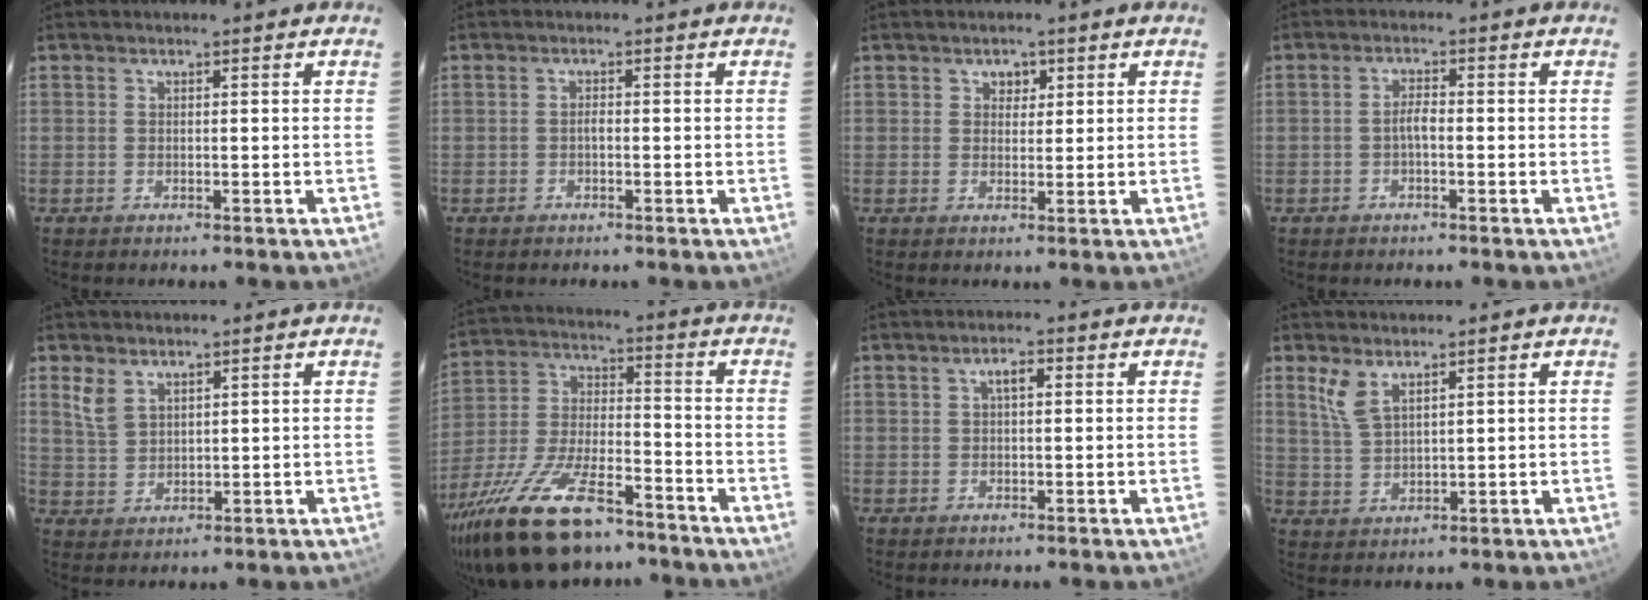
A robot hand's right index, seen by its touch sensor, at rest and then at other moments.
{"total": 0.8, "force": [-0.4, 0.3, 0.6], "torque": [-0.012, 0.006, -0.008]}
{"total": 2.3, "force": [1.0, 2.0, 0.6], "torque": [-0.004, 0.008, 0.016]}
{"total": 2.0, "force": [-0.8, 0.5, 1.8], "torque": [-0.036, 0.007, -0.016]}
{"total": 4.4, "force": [2.8, 2.5, 2.3], "torque": [-0.050, 0.002, 0.060]}
{"total": 23.6, "force": [-16.6, 8.8, 14.2], "torque": [-0.292, -0.033, -0.281]}
{"total": 2.1, "force": [0.5, 0.9, 1.8], "torque": [-0.034, 0.010, 0.009]}
{"total": 4.7, "force": [3.0, 1.8, 3.1], "torque": [-0.067, -0.001, 0.067]}